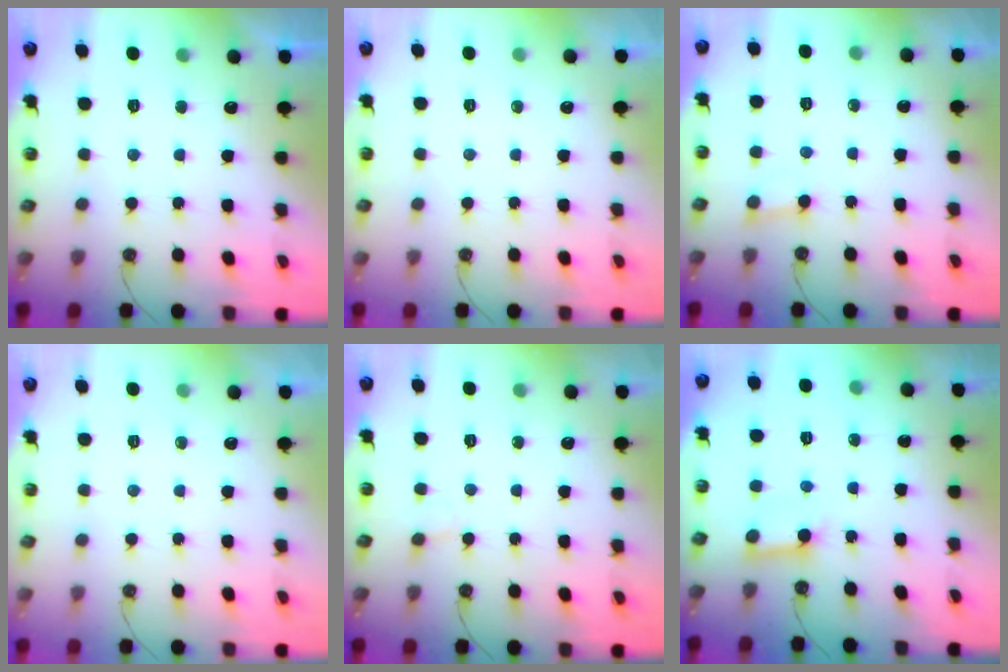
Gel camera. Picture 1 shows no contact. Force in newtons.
{"total": 0.0}
{"total": 2.2, "press": 2.2, "slide": 0.1}
{"total": 0.0}
{"total": 2.3, "press": 2.3, "slide": 0.1}
{"total": 6.0, "press": 5.9, "slide": 0.6}